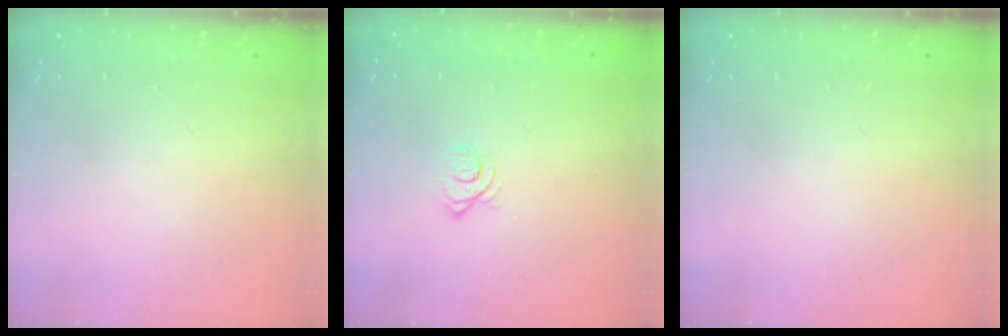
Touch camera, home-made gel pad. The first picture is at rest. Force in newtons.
{"total": 3.3, "press": 3.2, "slide": 0.5}
{"total": 0.0}